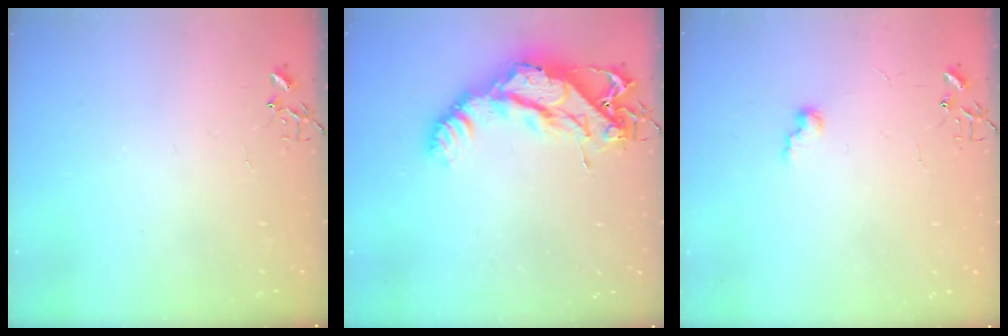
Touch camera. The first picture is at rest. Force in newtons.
{"total": 15.1, "press": 15.0, "slide": 1.6}
{"total": 6.2, "press": 6.2, "slide": 0.7}